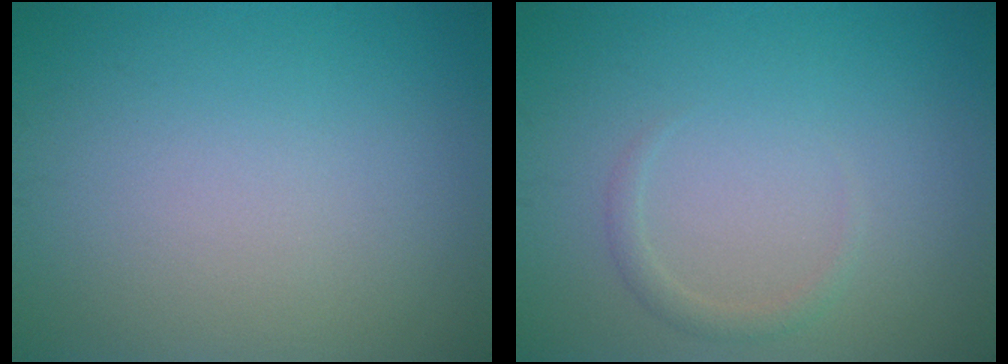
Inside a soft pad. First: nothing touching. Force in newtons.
{"total": 1.1, "press": 1.1, "slide": 0.1}